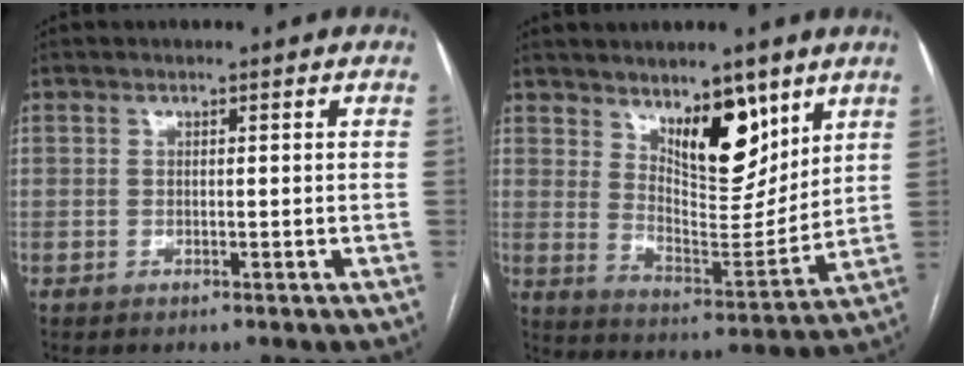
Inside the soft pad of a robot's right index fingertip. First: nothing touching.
{"total": 12.1, "force": [7.2, 4.5, 8.6], "torque": [-0.133, -0.010, 0.131]}